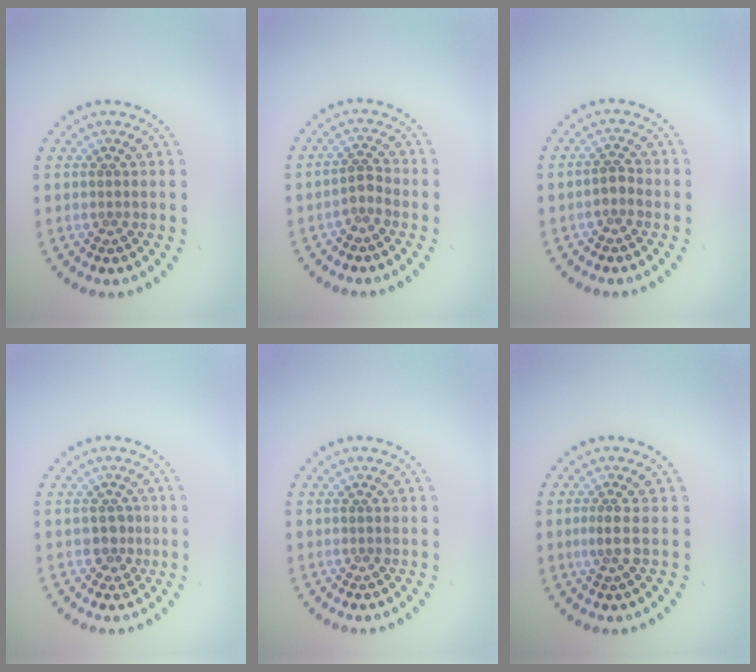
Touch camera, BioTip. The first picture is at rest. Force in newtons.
{"total": 1.3, "press": 1.0, "slide": 0.8}
{"total": 1.0, "press": 0.9, "slide": 0.5}
{"total": 1.5, "press": 1.3, "slide": 0.7}
{"total": 0.0}
{"total": 1.6, "press": 1.3, "slide": 1.0}